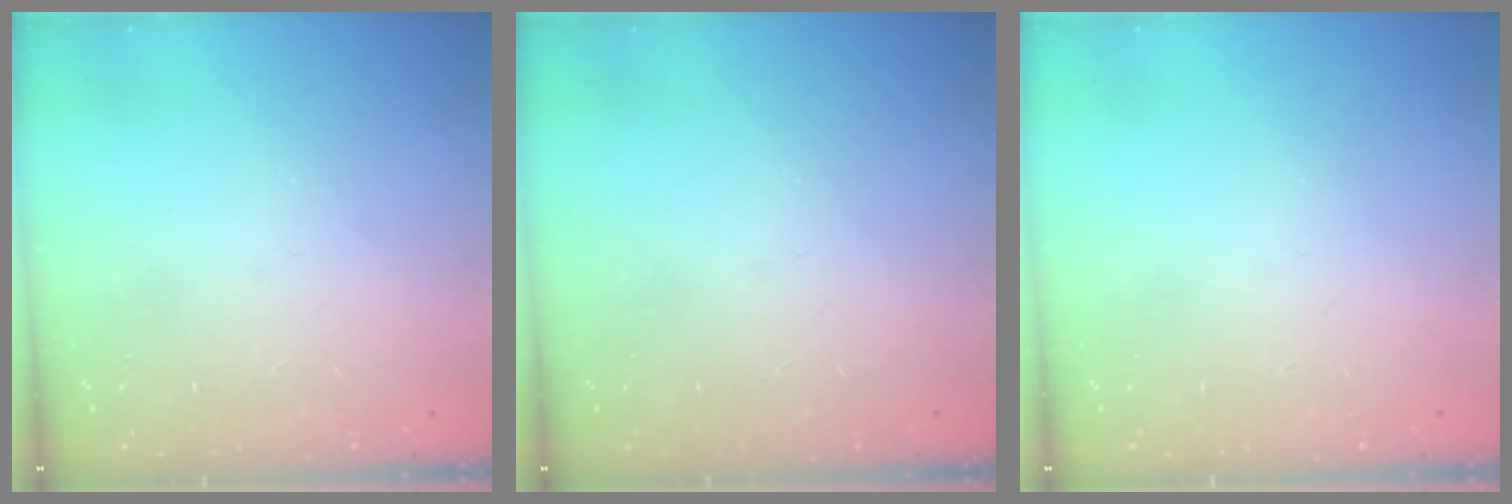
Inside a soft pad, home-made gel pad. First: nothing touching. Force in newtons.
{"total": 0.0}
{"total": 0.0}